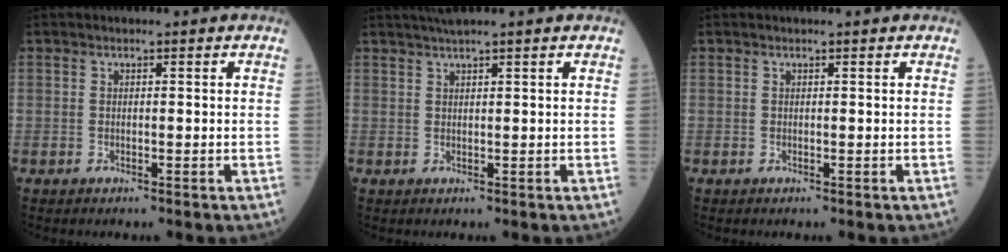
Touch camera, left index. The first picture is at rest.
{"total": 3.2, "force": [2.6, -0.7, 1.6], "torque": [-0.019, 0.021, 0.048]}
{"total": 0.0}